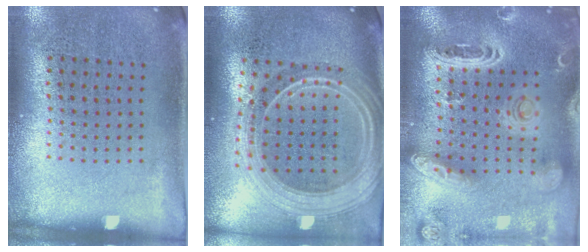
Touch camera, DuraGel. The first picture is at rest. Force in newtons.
{"total": 2.6, "press": 2.2, "slide": 1.4}
{"total": 3.6, "press": 2.9, "slide": 2.2}